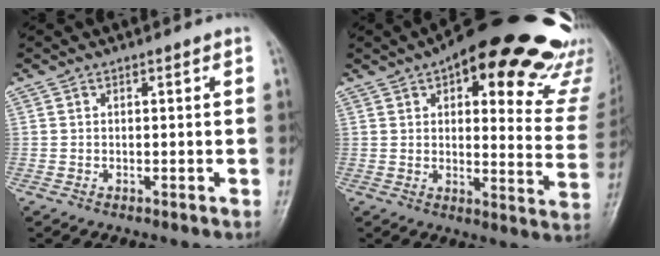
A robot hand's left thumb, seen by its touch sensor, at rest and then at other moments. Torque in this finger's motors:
{"motor_torque": [0.37, 0.32, 1.41, -1.36, 0.17]}